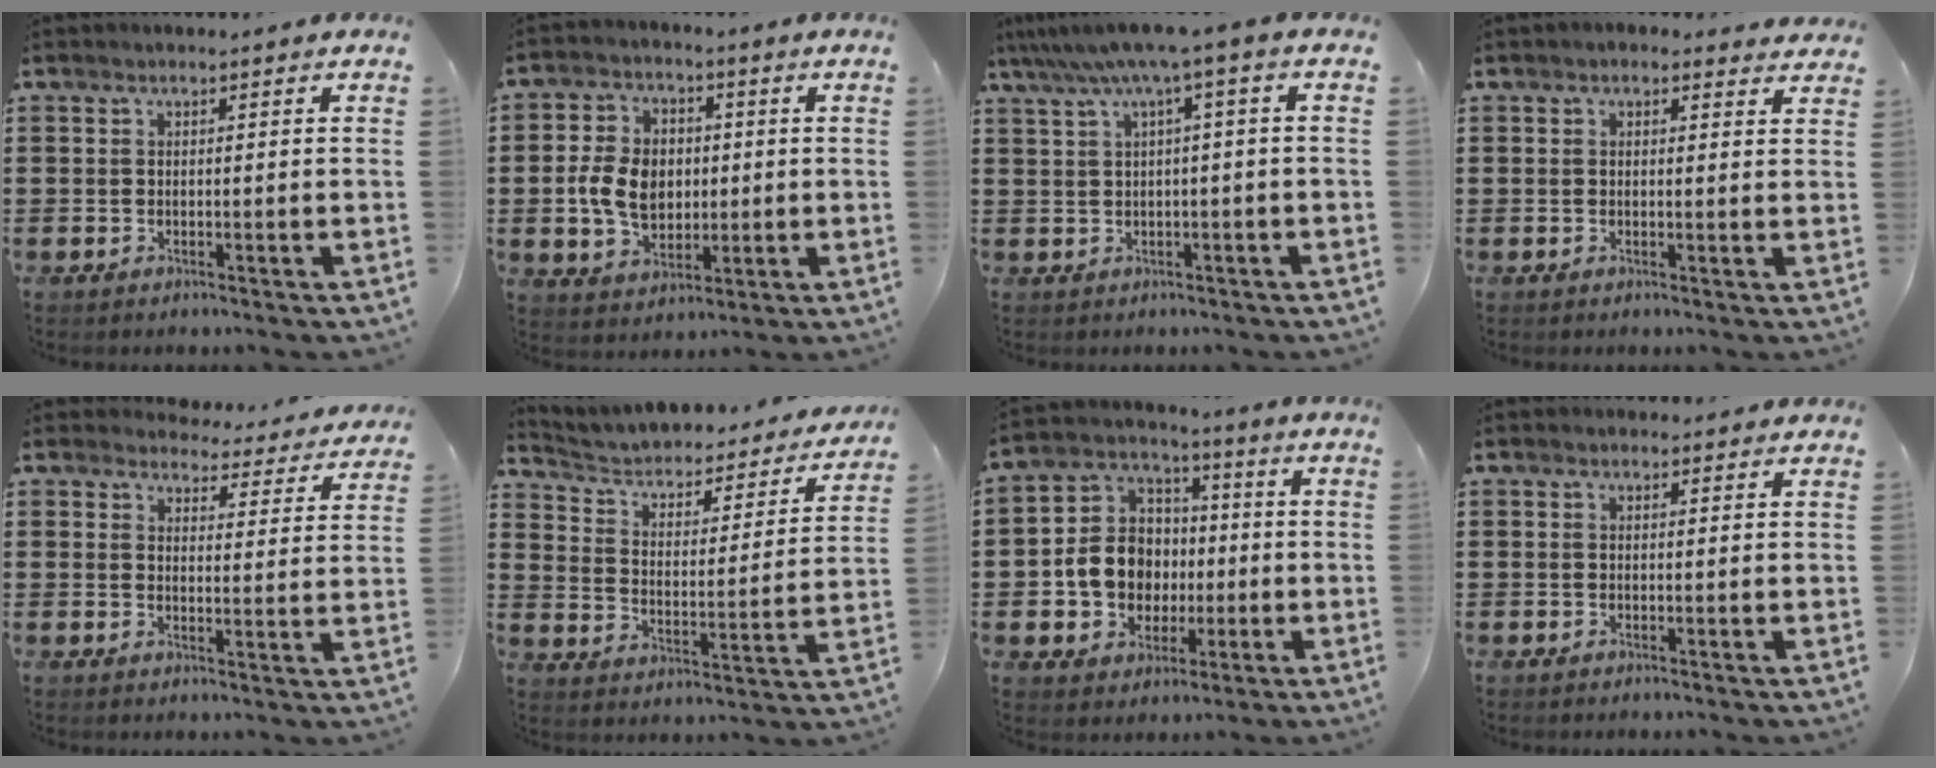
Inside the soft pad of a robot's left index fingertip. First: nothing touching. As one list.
[{"total": 8.2, "force": [-0.3, 6.2, 5.4], "torque": [-0.123, 0.010, -0.010]}, {"total": 5.2, "force": [1.5, -0.3, 5.0], "torque": [-0.095, -0.011, 0.022]}, {"total": 1.4, "force": [1.2, 0.6, 0.5], "torque": [-0.005, 0.003, 0.020]}, {"total": 4.3, "force": [4.2, 0.6, 0.5], "torque": [-0.023, -0.028, 0.072]}, {"total": 2.7, "force": [2.0, 1.5, 0.9], "torque": [-0.035, -0.024, 0.023]}, {"total": 9.3, "force": [-1.1, 8.4, 3.8], "torque": [-0.105, 0.020, -0.017]}, {"total": 0.6, "force": [0.3, 0.5, 0.2], "torque": [-0.005, 0.003, 0.005]}]